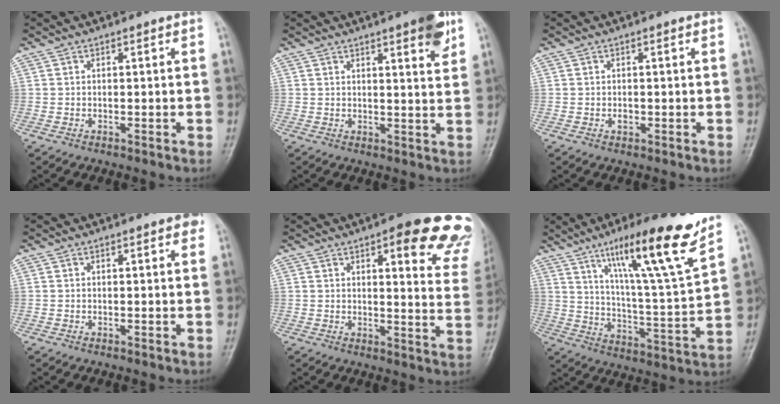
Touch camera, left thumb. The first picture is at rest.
{"total": 7.1, "force": [4.2, 1.4, 5.6], "torque": [-0.065, -0.019, 0.052]}
{"total": 1.1, "force": [0.0, 0.7, 0.9], "torque": [-0.008, 0.000, 0.000]}
{"total": 1.7, "force": [0.9, 0.5, 1.3], "torque": [-0.015, 0.000, 0.008]}
{"total": 18.1, "force": [11.2, 5.0, 13.2], "torque": [-0.117, -0.042, 0.118]}
{"total": 19.4, "force": [12.6, 1.1, 14.7], "torque": [-0.214, -0.067, 0.202]}